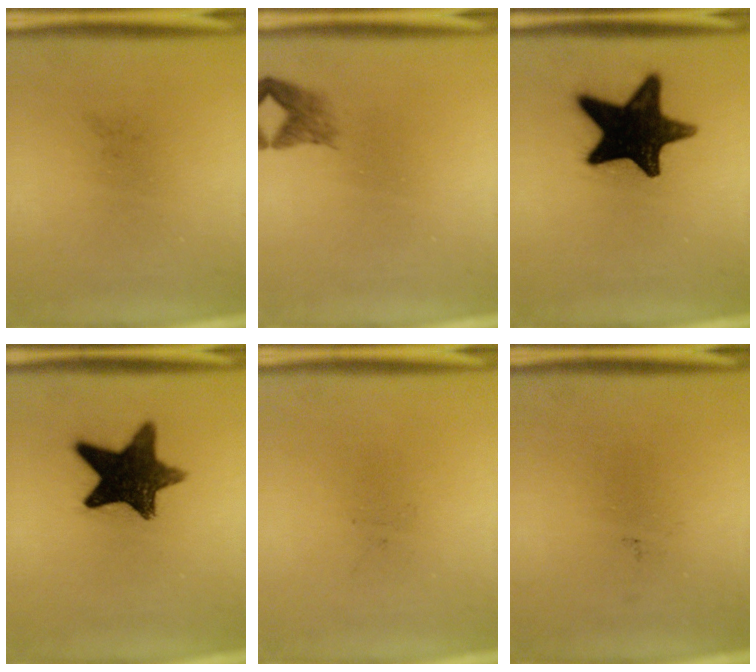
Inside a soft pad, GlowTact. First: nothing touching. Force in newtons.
{"total": 2.0}
{"total": 18.0}
{"total": 13.4}
{"total": 0.0}
{"total": 0.0}